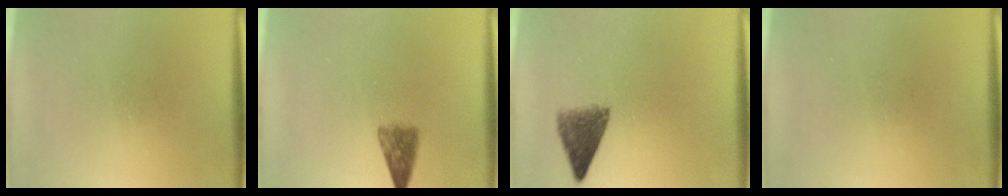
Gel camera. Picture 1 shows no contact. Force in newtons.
{"total": 3.4}
{"total": 4.9}
{"total": 0.0}